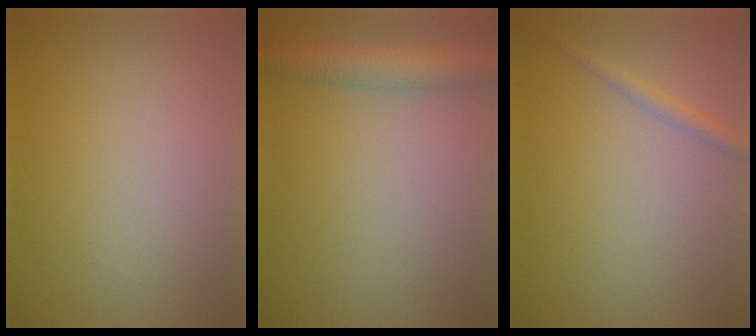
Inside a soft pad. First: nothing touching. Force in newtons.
{"total": 4.2, "press": 4.2, "slide": 0.1}
{"total": 1.4, "press": 1.4, "slide": 0.0}